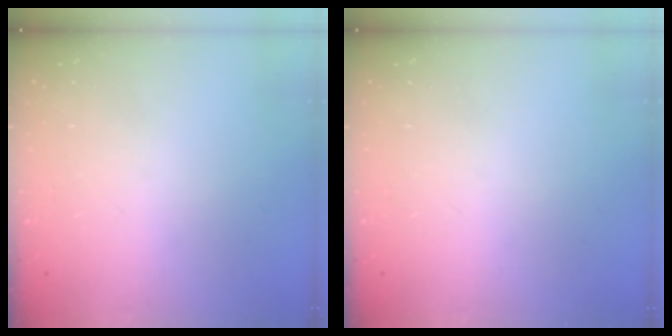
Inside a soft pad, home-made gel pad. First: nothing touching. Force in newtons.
{"total": 0.0}